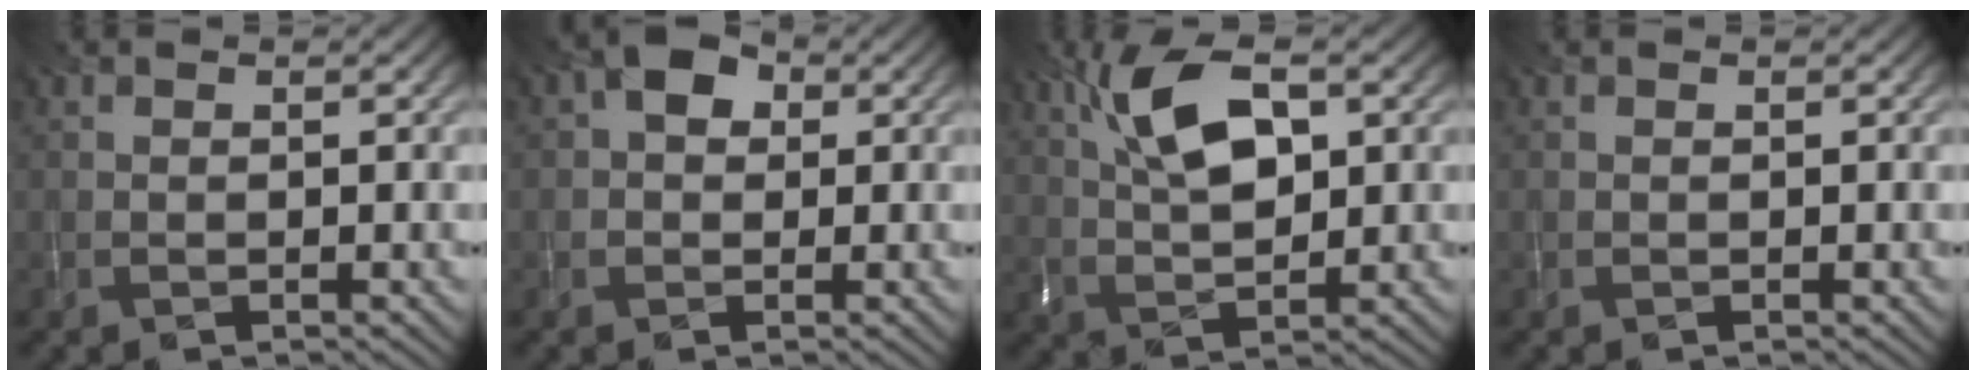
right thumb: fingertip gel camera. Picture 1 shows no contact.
{"total": 3.4, "force": [0.7, 2.6, 2.1], "torque": [-0.035, 0.008, 0.003]}
{"total": 8.6, "force": [3.0, 3.4, 7.3], "torque": [-0.153, 0.013, 0.059]}
{"total": 0.0}